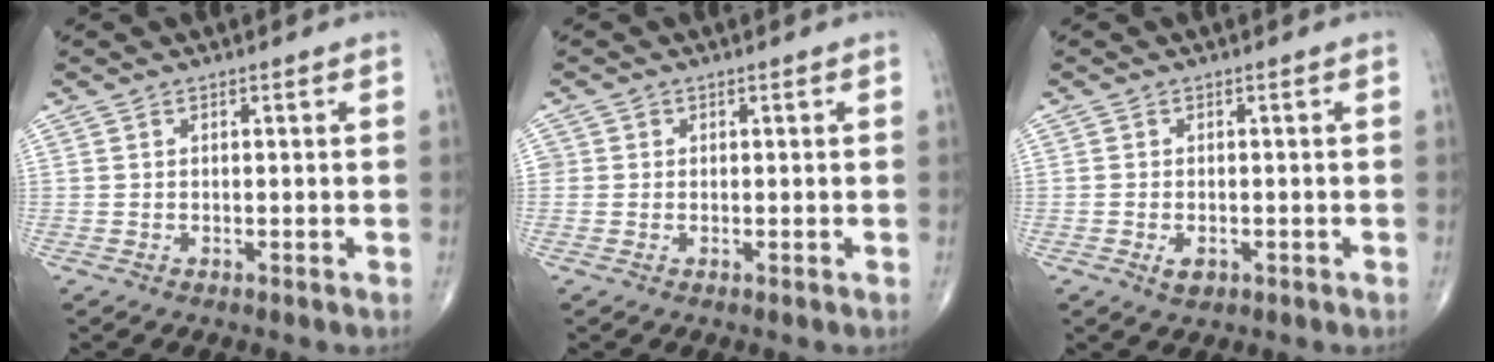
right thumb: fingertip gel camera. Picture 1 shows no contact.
{"total": 1.3, "force": [0.1, 1.3, 0.1], "torque": [0.008, 0.004, -0.001]}
{"total": 2.3, "force": [-0.9, 1.4, 1.6], "torque": [-0.024, -0.001, -0.013]}